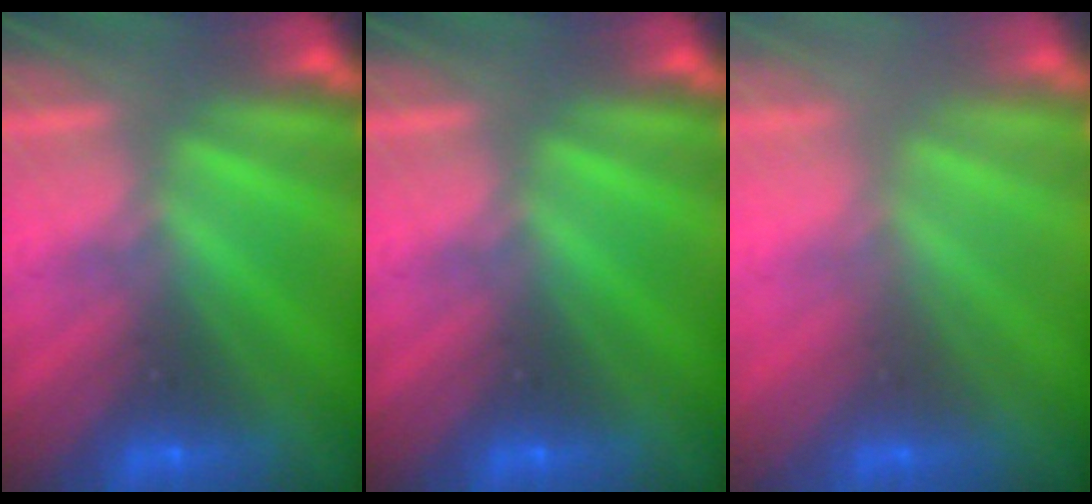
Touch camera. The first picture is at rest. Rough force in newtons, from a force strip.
{"total": 0.0}
{"total": 2.8}